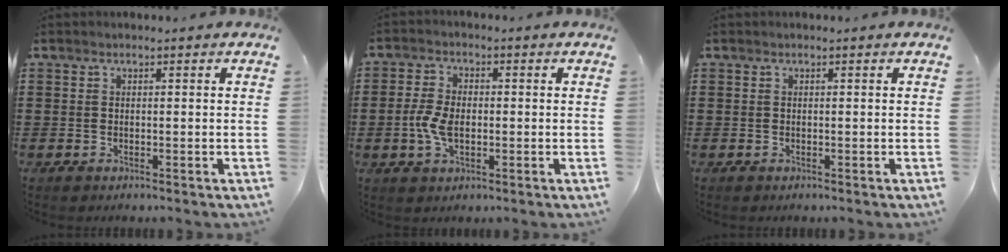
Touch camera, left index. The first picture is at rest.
{"total": 5.1, "force": [-0.7, 2.9, 4.1], "torque": [-0.096, 0.000, -0.018]}
{"total": 0.0}